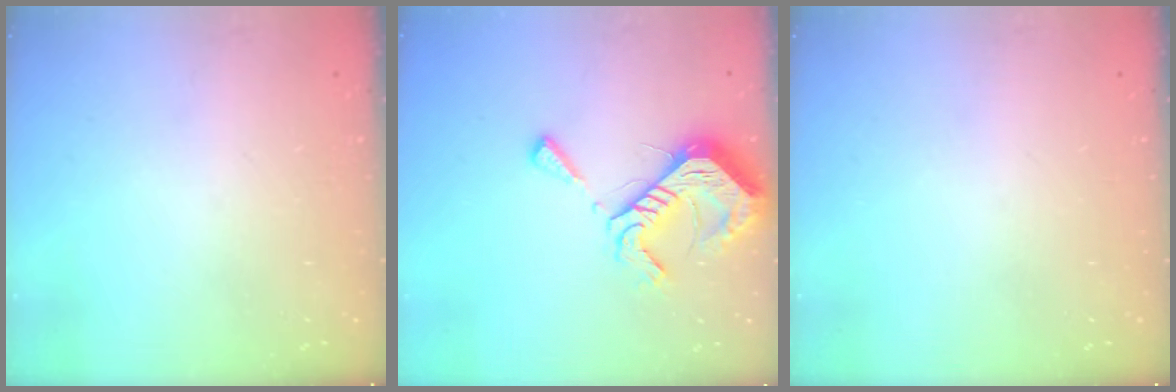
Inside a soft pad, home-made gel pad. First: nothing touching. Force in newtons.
{"total": 12.6, "press": 12.6, "slide": 1.2}
{"total": 0.0}